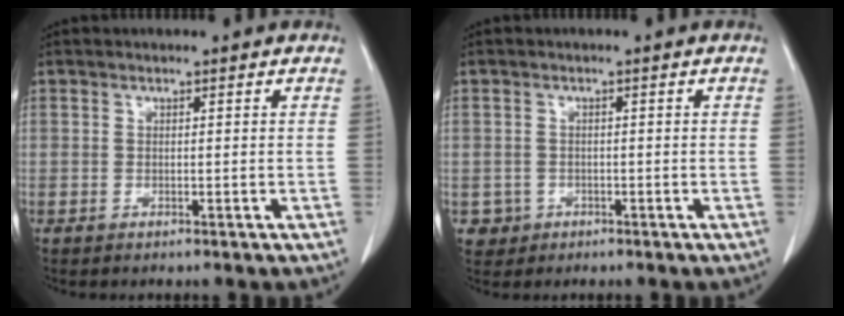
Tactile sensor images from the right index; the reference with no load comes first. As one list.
[{"total": 2.7, "force": [-0.9, 2.6, -0.2], "torque": [0.008, 0.011, -0.011]}]